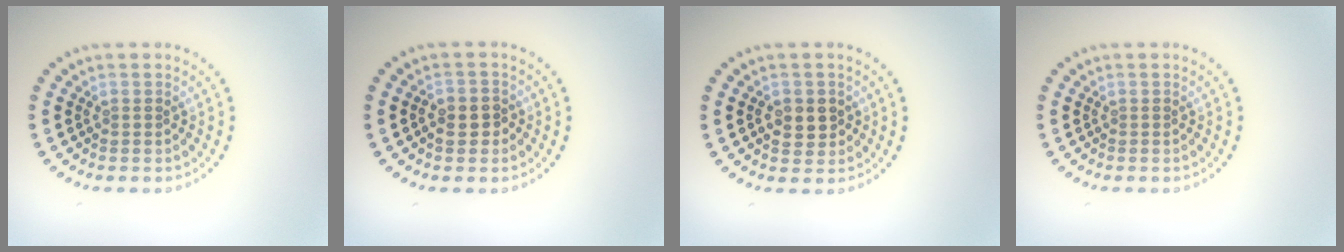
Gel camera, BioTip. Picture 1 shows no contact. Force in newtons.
{"total": 1.7, "press": 1.6, "slide": 0.4}
{"total": 2.4, "press": 2.4, "slide": 0.3}
{"total": 0.0}